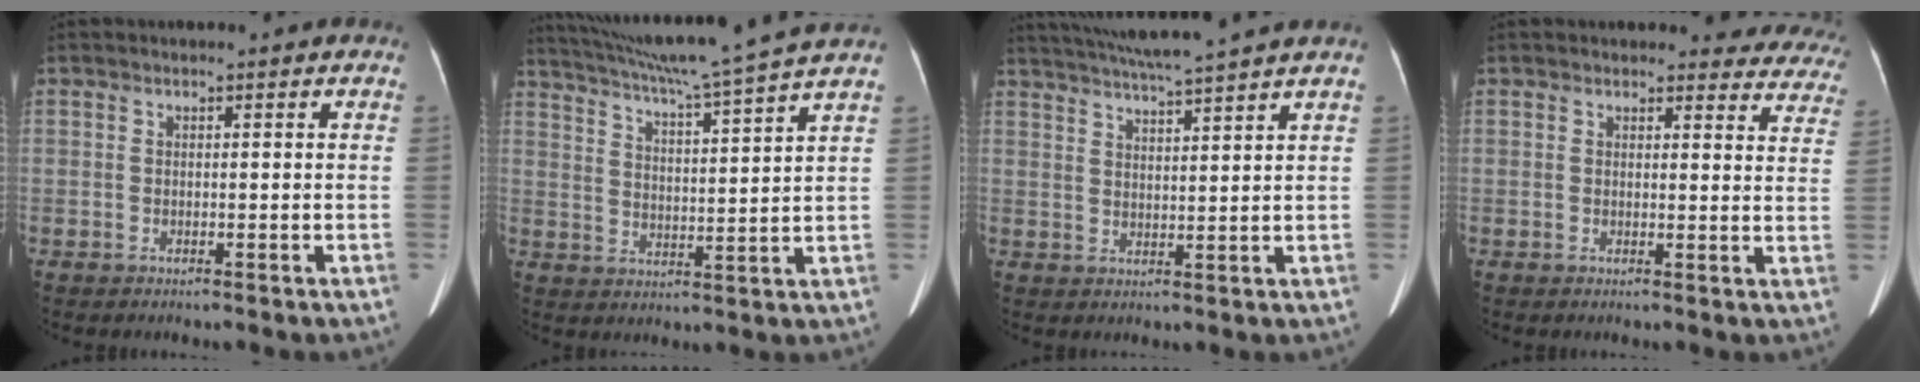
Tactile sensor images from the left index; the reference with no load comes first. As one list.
[{"total": 16.4, "force": [14.3, -2.6, 7.6], "torque": [-0.137, -0.019, 0.208]}, {"total": 10.5, "force": [9.3, -1.7, 4.6], "torque": [-0.083, 0.009, 0.141]}, {"total": 12.1, "force": [11.5, 3.5, 0.9], "torque": [0.045, -0.050, 0.081]}]